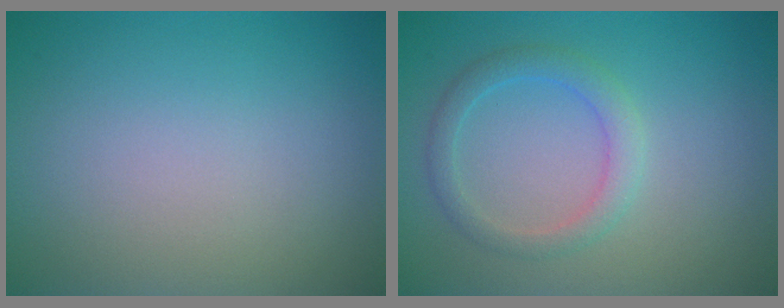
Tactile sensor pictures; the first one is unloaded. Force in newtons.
{"total": 2.3, "press": 2.3, "slide": 0.1}